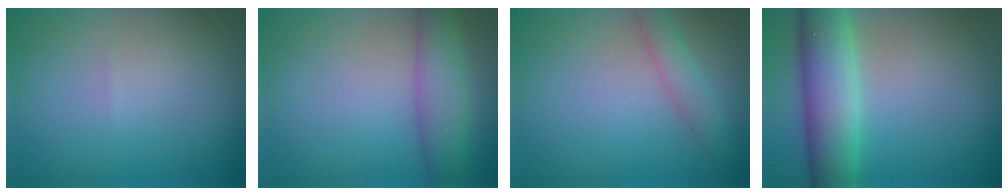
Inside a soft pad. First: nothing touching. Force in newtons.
{"total": 4.0, "press": 4.0, "slide": 0.1}
{"total": 1.9, "press": 1.9, "slide": 0.2}
{"total": 7.3, "press": 7.3, "slide": 0.4}